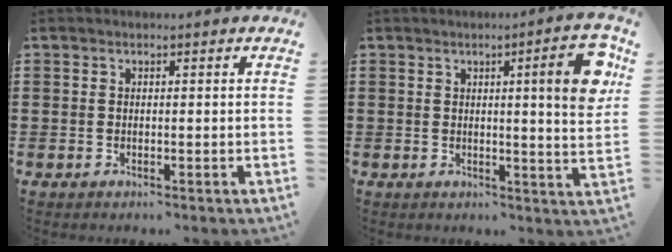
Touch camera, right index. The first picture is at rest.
{"total": 8.5, "force": [3.0, 0.7, 7.9], "torque": [-0.120, -0.008, 0.040]}